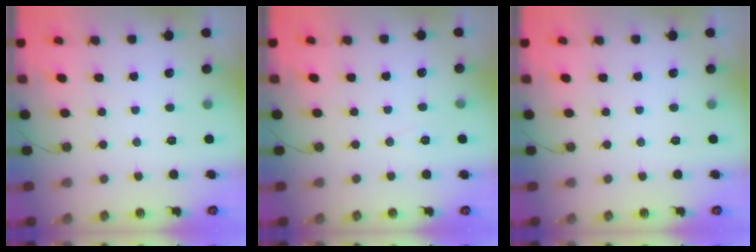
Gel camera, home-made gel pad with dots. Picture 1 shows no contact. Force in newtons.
{"total": 5.0, "press": 2.2, "slide": 4.4}
{"total": 0.0}